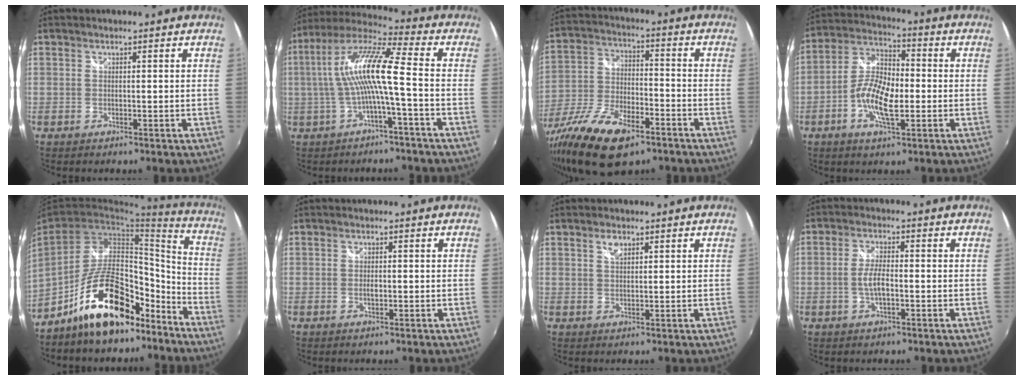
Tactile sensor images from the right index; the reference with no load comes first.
{"total": 12.4, "force": [-1.5, 0.5, 12.3], "torque": [-0.236, 0.014, -0.025]}
{"total": 18.4, "force": [-11.2, 7.3, 12.6], "torque": [-0.263, -0.048, -0.202]}
{"total": 10.6, "force": [-2.5, 4.5, 9.3], "torque": [-0.193, 0.010, -0.052]}
{"total": 19.1, "force": [-13.4, 8.4, 10.7], "torque": [-0.177, 0.052, -0.194]}
{"total": 1.1, "force": [-0.2, 0.6, 0.9], "torque": [-0.016, 0.000, -0.005]}
{"total": 2.2, "force": [1.3, 1.1, 1.4], "torque": [-0.023, 0.004, 0.022]}
{"total": 4.1, "force": [-1.1, 1.2, 3.8], "torque": [-0.078, 0.001, -0.020]}